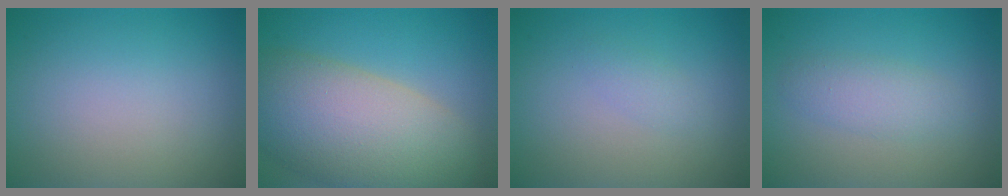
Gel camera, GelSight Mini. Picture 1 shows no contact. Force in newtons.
{"total": 11.8, "press": 11.8, "slide": 0.9}
{"total": 1.1, "press": 1.1, "slide": 0.0}
{"total": 2.3, "press": 2.3, "slide": 0.1}